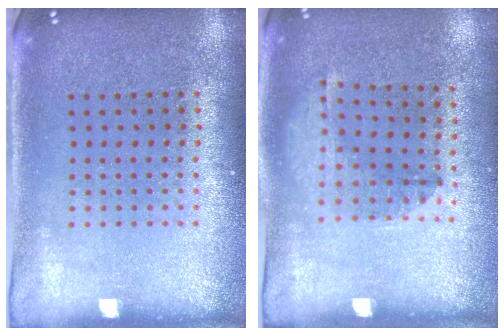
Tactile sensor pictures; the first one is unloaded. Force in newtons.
{"total": 1.3, "press": 0.8, "slide": 1.0}